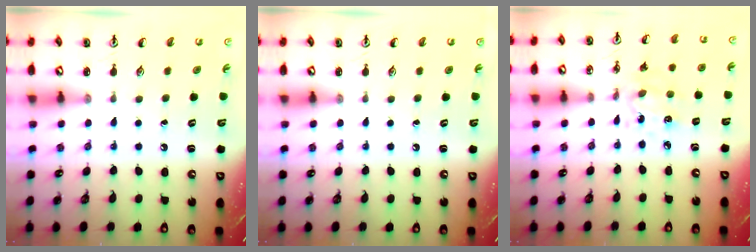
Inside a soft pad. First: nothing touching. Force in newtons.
{"total": 0.0}
{"total": 4.2, "press": 3.9, "slide": 1.5}